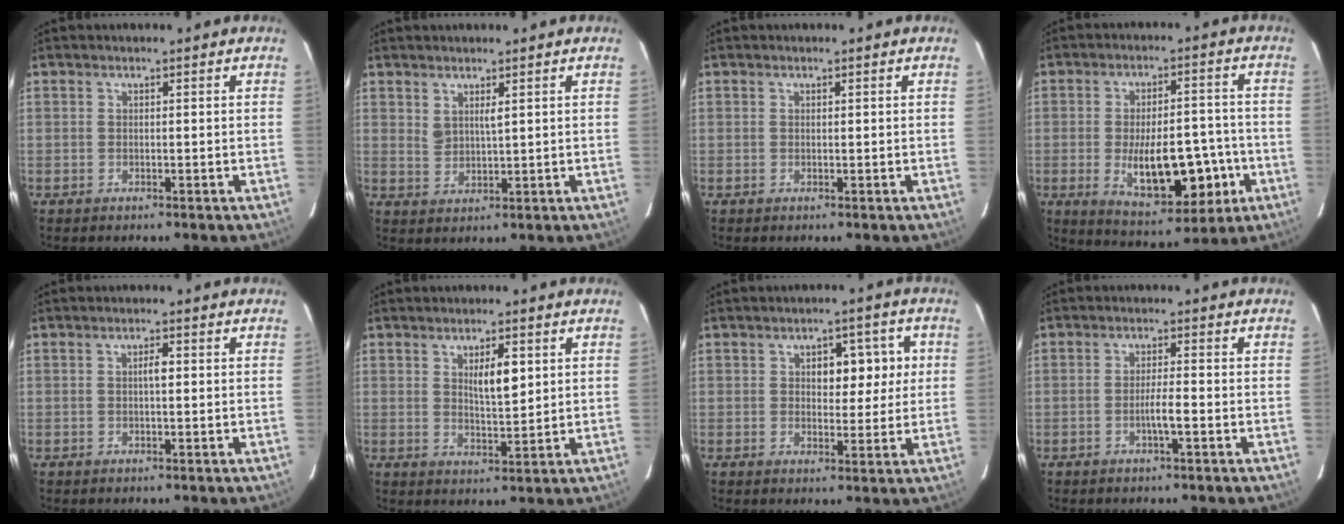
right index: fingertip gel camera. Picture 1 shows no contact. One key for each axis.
{"total": 2.8, "fx": 1.7, "fy": 0.7, "fz": 2.2, "tx": -0.048, "ty": -0.004, "tz": 0.039}
{"total": 0.0}
{"total": 14.0, "fx": -3.7, "fy": 5.7, "fz": 12.2, "tx": -0.188, "ty": 0.006, "tz": -0.042}
{"total": 1.7, "fx": 0.3, "fy": 0.4, "fz": 1.7, "tx": -0.029, "ty": 0.004, "tz": 0.004}
{"total": 5.2, "fx": 1.8, "fy": 1.3, "fz": 4.6, "tx": -0.079, "ty": -0.003, "tz": 0.035}
{"total": 6.5, "fx": 1.6, "fy": 3.6, "fz": 5.1, "tx": -0.059, "ty": 0.021, "tz": 0.026}
{"total": 3.0, "fx": -1.0, "fy": 0.0, "fz": 2.8, "tx": -0.051, "ty": -0.001, "tz": -0.018}